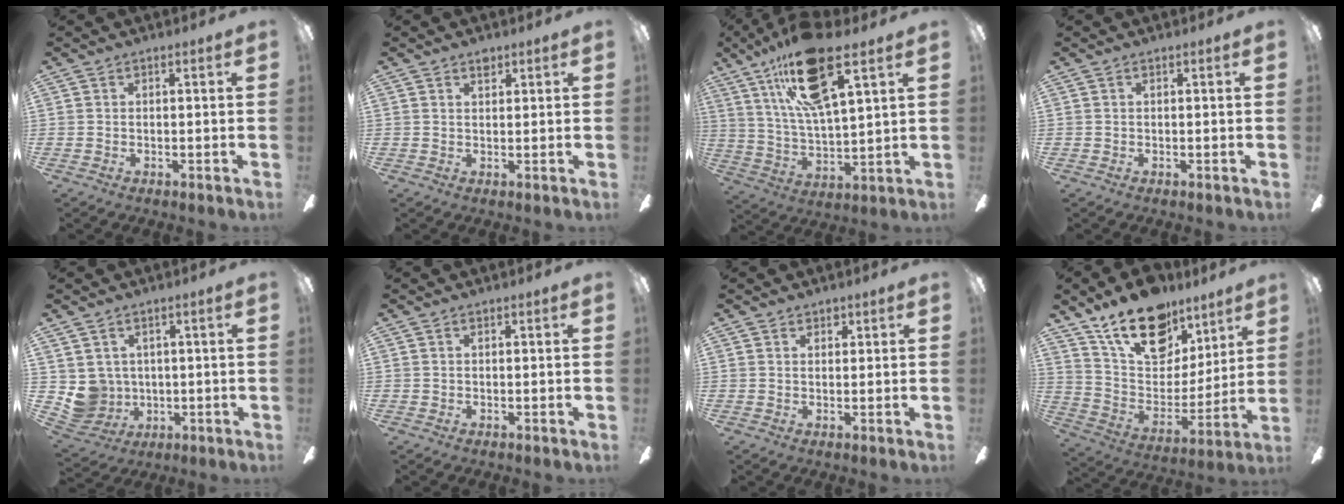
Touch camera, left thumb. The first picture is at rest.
{"total": 1.9, "force": [1.6, 0.8, 0.8], "torque": [-0.011, -0.003, 0.027]}
{"total": 20.9, "force": [12.5, 6.3, 15.5], "torque": [-0.279, -0.041, 0.204]}
{"total": 0.0}
{"total": 6.5, "force": [1.9, 6.2, 0.7], "torque": [-0.051, -0.019, 0.042]}
{"total": 0.0}
{"total": 1.5, "force": [1.1, 0.9, 0.5], "torque": [0.005, -0.003, 0.016]}
{"total": 20.5, "force": [14.3, 11.0, 9.7], "torque": [-0.162, -0.088, 0.258]}